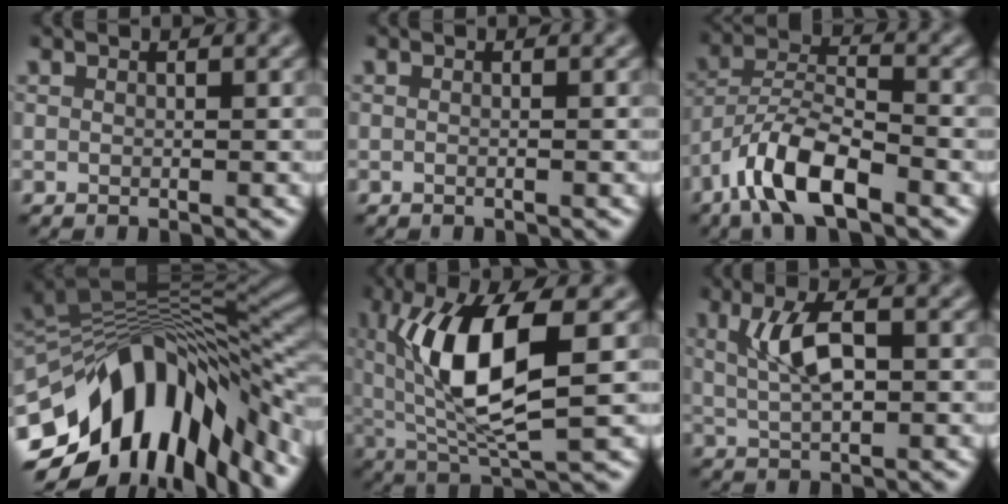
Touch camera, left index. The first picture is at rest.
{"total": 0.6, "force": [-0.5, -0.1, 0.3], "torque": [0.001, -0.005, -0.010]}
{"total": 7.2, "force": [-5.1, 1.8, 4.6], "torque": [-0.080, 0.009, -0.097]}
{"total": 14.4, "force": [-6.9, 6.9, 10.6], "torque": [-0.169, 0.005, -0.109]}
{"total": 9.2, "force": [1.2, 2.6, 8.8], "torque": [-0.159, -0.006, 0.034]}
{"total": 3.9, "force": [0.1, 1.2, 3.7], "torque": [-0.074, 0.008, 0.009]}